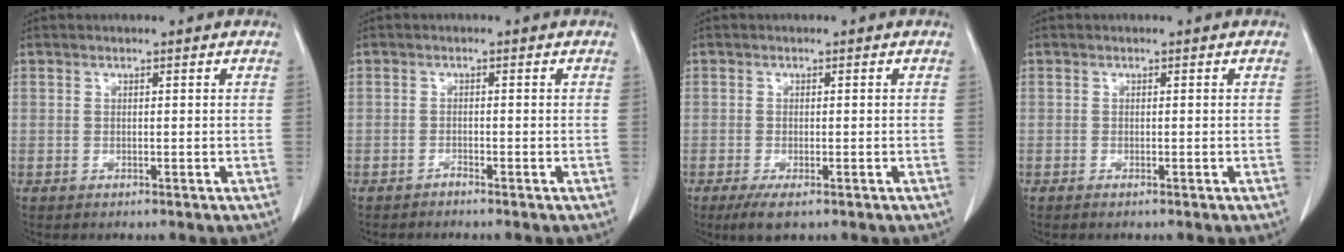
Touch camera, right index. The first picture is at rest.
{"total": 0.7, "force": [-0.7, -0.1, 0.2], "torque": [-0.004, 0.000, -0.014]}
{"total": 3.2, "force": [-2.0, 0.9, 2.4], "torque": [-0.048, -0.007, -0.032]}
{"total": 0.6, "force": [-0.4, -0.1, 0.4], "torque": [-0.009, -0.001, -0.008]}